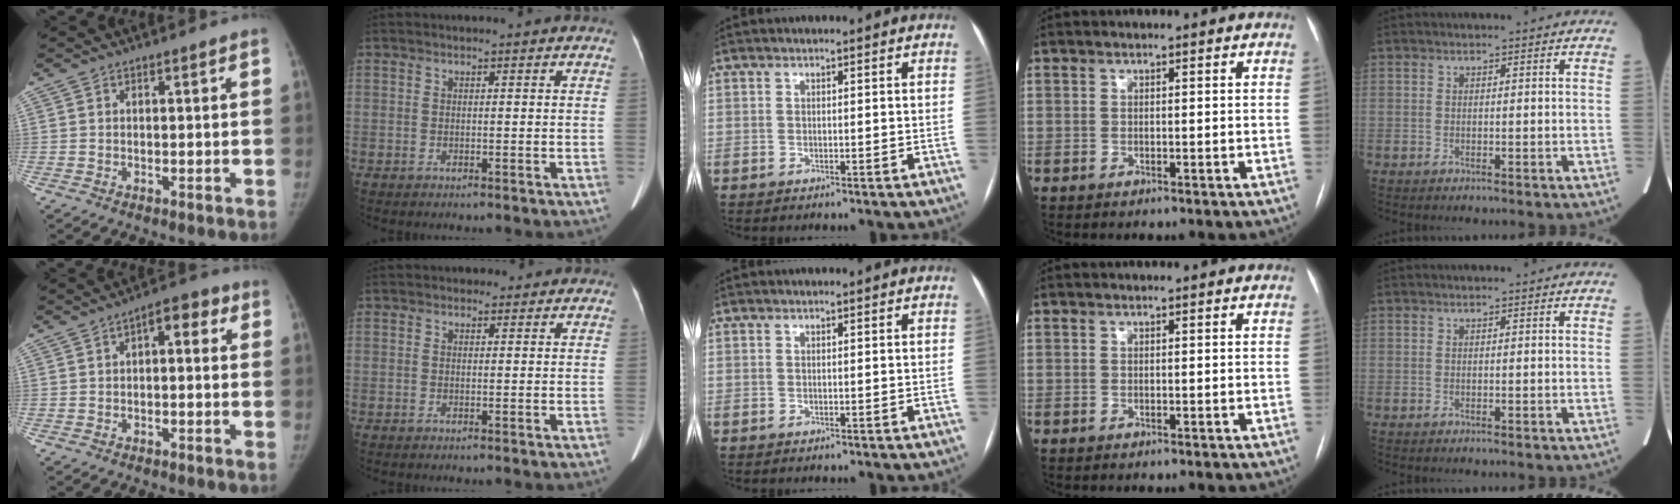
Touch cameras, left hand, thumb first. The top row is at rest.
{"thumb": {"total": 5.3, "force": [1.0, 2.8, 4.4], "torque": [-0.039, 0.023, 0.002]}, "index": {"total": 1.3, "force": [0.8, 1.0, 0.1], "torque": [0.006, 0.004, 0.005]}}